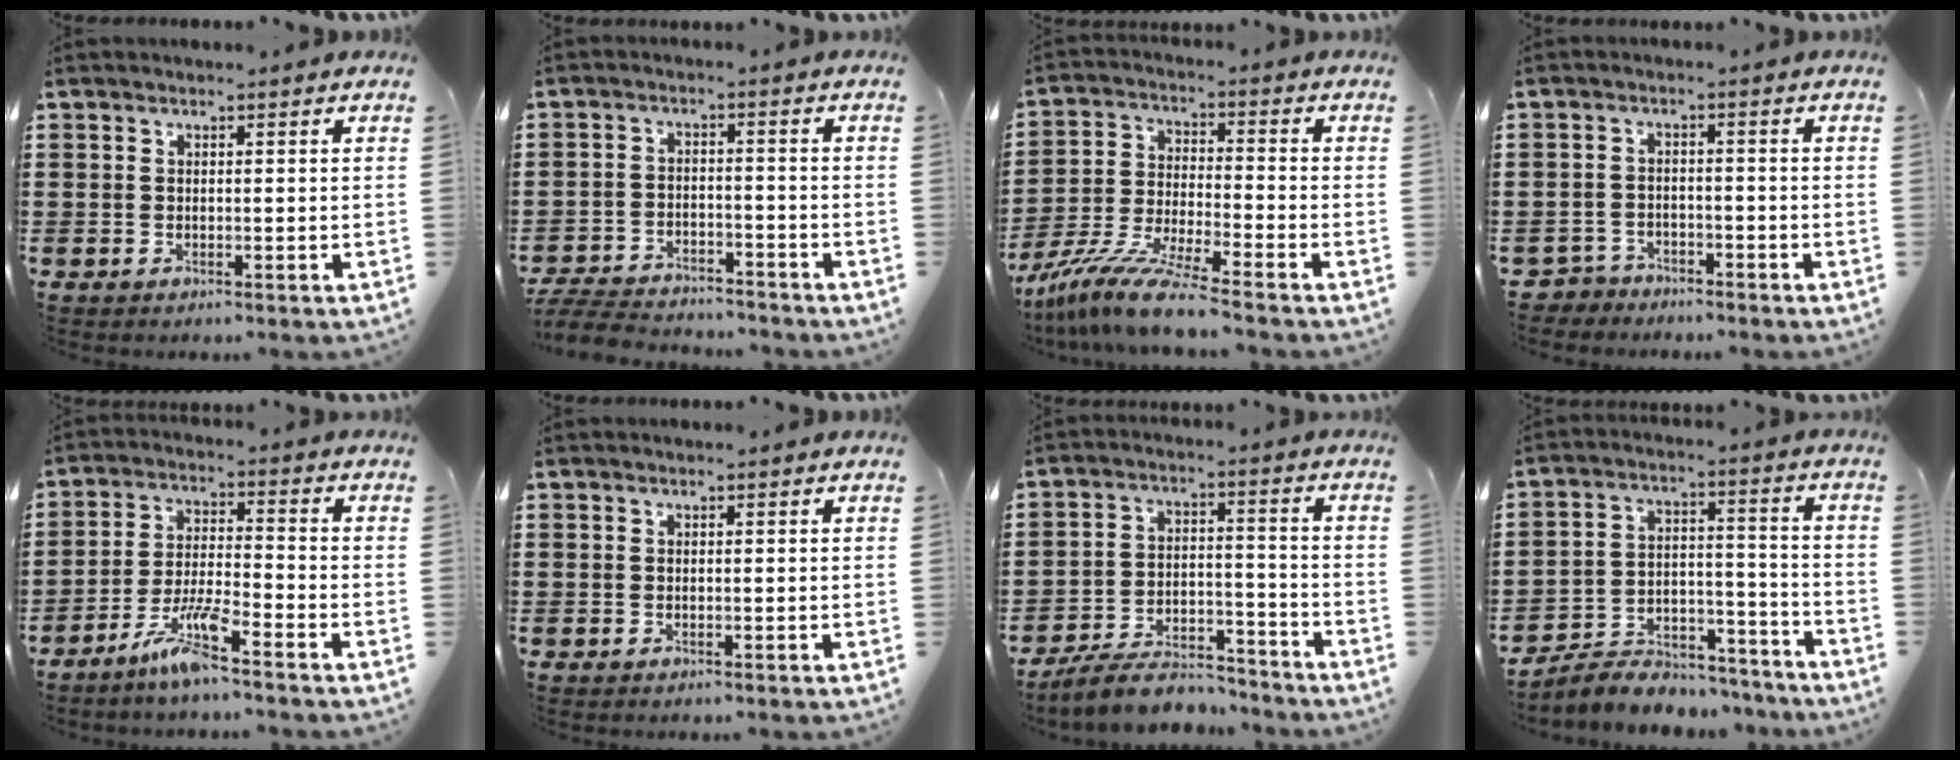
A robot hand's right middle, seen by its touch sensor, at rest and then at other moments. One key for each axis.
{"total": 5.6, "fx": -5.4, "fy": 0.9, "fz": 0.9, "tx": -0.023, "ty": 0.007, "tz": -0.110}
{"total": 10.1, "fx": -8.8, "fy": 0.0, "fz": 4.9, "tx": -0.105, "ty": -0.002, "tz": -0.176}
{"total": 2.9, "fx": -2.8, "fy": 0.8, "fz": -0.3, "tx": -0.005, "ty": 0.000, "tz": -0.063}
{"total": 7.3, "fx": -5.4, "fy": 0.5, "fz": 4.9, "tx": -0.103, "ty": -0.009, "tz": -0.104}
{"total": 0.0}
{"total": 7.9, "fx": -7.3, "fy": 1.8, "fz": 2.6, "tx": -0.043, "ty": 0.018, "tz": -0.138}
{"total": 6.4, "fx": -6.2, "fy": 1.4, "fz": 0.8, "tx": -0.016, "ty": 0.014, "tz": -0.123}